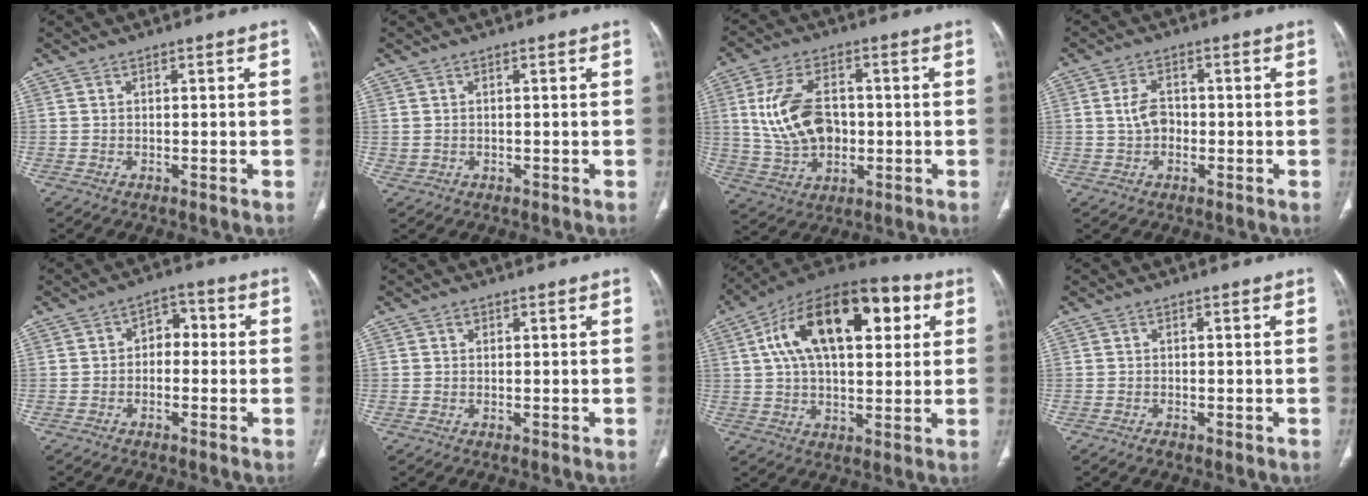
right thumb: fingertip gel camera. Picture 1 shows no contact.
{"total": 3.0, "force": [-0.2, 2.9, 0.8], "torque": [-0.010, 0.005, 0.007]}
{"total": 13.6, "force": [0.5, 9.1, 10.1], "torque": [-0.177, 0.009, 0.021]}
{"total": 4.3, "force": [-0.2, 3.1, 3.0], "torque": [-0.055, 0.013, -0.009]}
{"total": 4.9, "force": [-0.3, 3.5, 3.4], "torque": [-0.025, 0.024, -0.017]}
{"total": 0.7, "force": [0.3, 0.6, 0.2], "torque": [0.001, 0.000, 0.005]}
{"total": 24.4, "force": [7.3, 12.3, 19.8], "torque": [-0.310, 0.023, 0.108]}
{"total": 1.1, "force": [-0.5, 0.5, 0.8], "torque": [-0.014, -0.001, -0.008]}